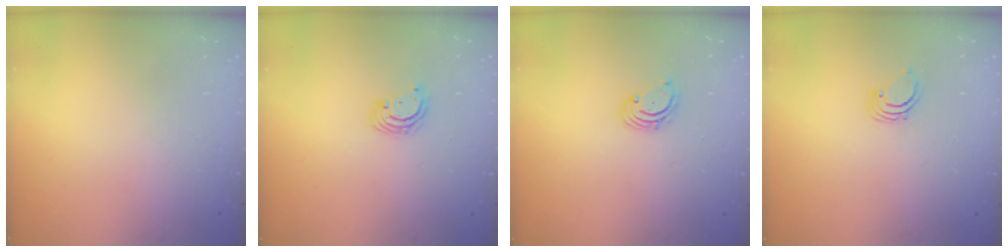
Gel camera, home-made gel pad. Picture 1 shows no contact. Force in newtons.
{"total": 3.1, "press": 3.1, "slide": 0.1}
{"total": 1.9, "press": 1.8, "slide": 0.2}
{"total": 2.2, "press": 2.2, "slide": 0.2}